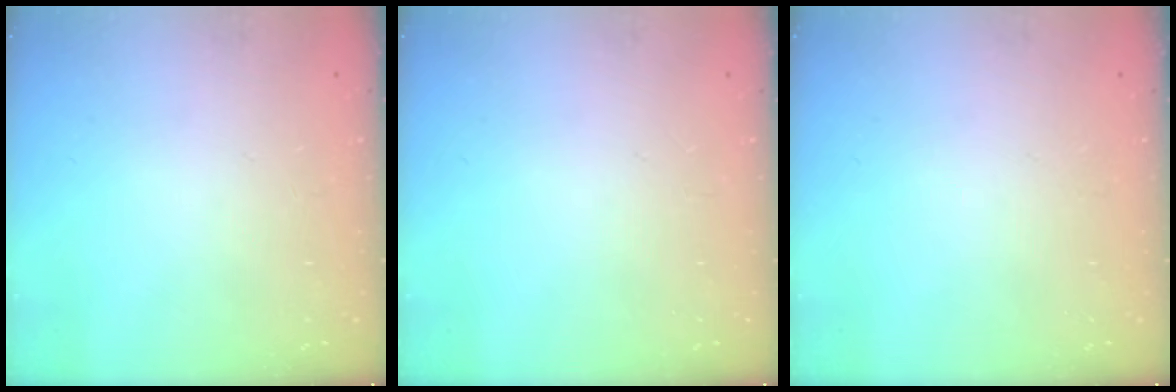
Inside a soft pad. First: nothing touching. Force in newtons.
{"total": 0.0}
{"total": 0.0}